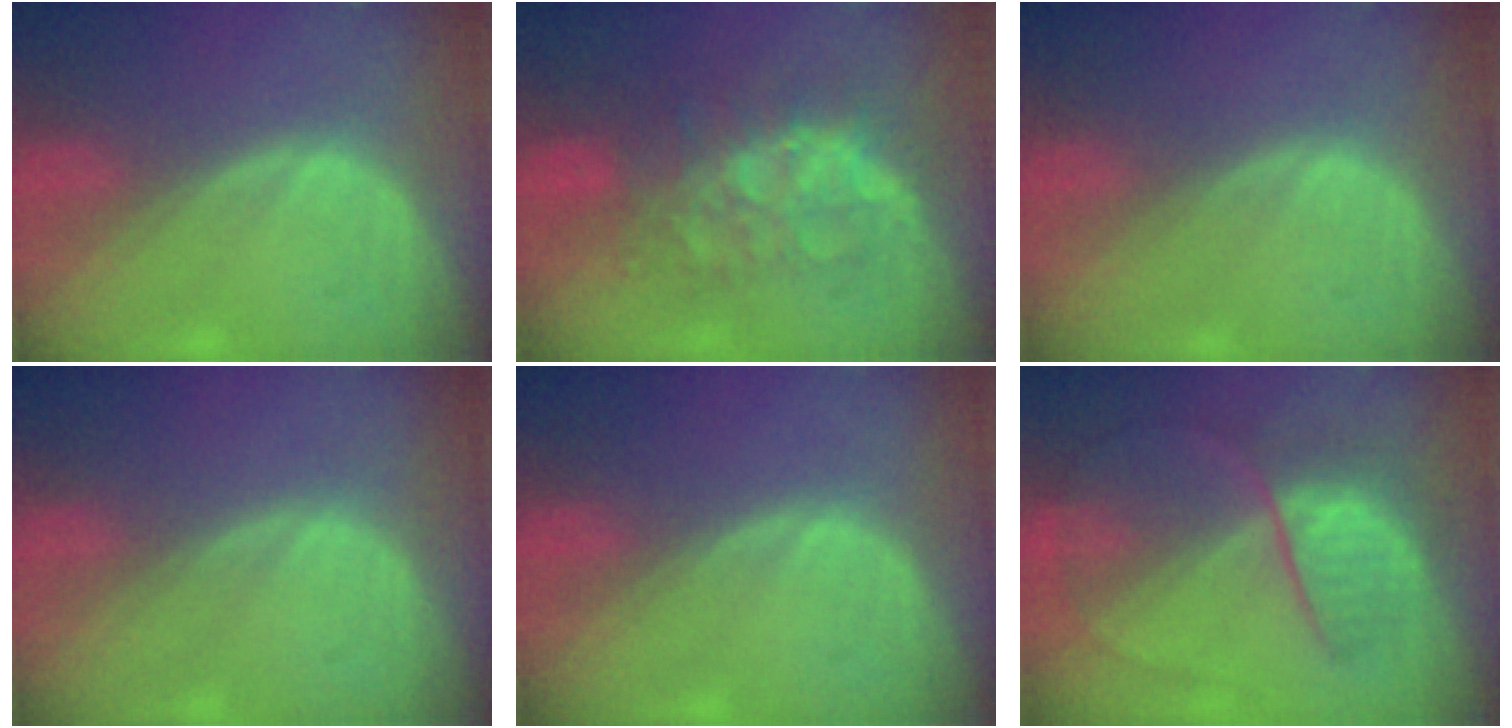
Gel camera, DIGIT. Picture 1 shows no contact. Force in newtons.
{"total": 8.2, "press": 8.0, "slide": 1.5}
{"total": 0.0}
{"total": 0.0}
{"total": 0.0}
{"total": 7.0, "press": 6.6, "slide": 2.2}